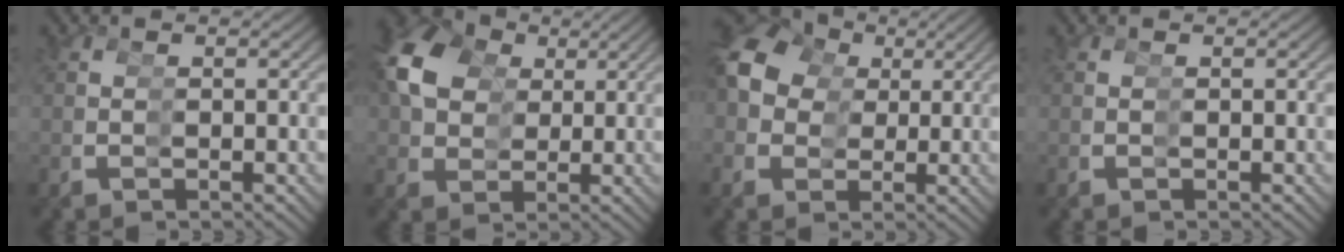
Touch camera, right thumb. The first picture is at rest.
{"total": 9.8, "force": [4.0, 7.4, 5.2], "torque": [-0.095, 0.020, 0.057]}
{"total": 10.8, "force": [2.8, 8.4, 6.2], "torque": [-0.108, 0.013, 0.037]}
{"total": 0.0}